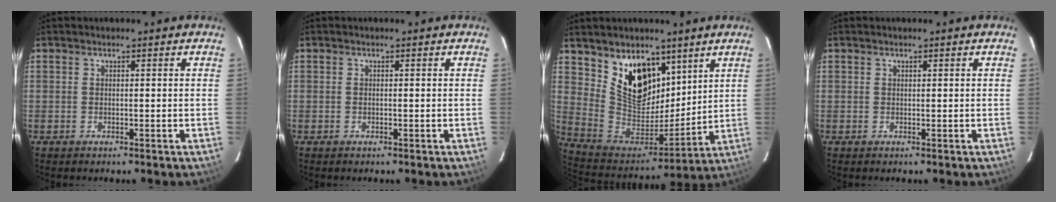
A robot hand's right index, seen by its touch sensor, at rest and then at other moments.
{"total": 0.0}
{"total": 15.9, "force": [9.6, 9.7, 8.1], "torque": [-0.158, -0.002, 0.195]}
{"total": 0.0}